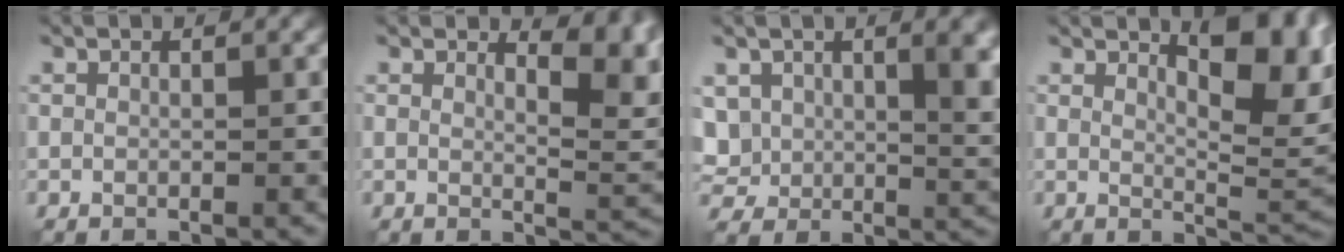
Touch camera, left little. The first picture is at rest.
{"total": 6.0, "force": [3.5, 2.2, 4.4], "torque": [-0.040, 0.004, 0.049]}
{"total": 8.5, "force": [2.5, 5.6, 5.9], "torque": [-0.127, -0.016, 0.054]}
{"total": 7.3, "force": [3.0, 2.3, 6.3], "torque": [-0.084, -0.004, 0.050]}